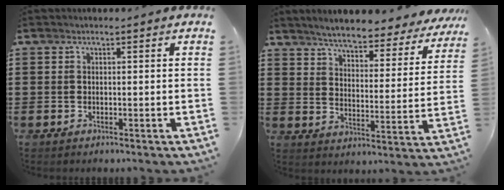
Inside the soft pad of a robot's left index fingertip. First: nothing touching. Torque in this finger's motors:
{"motor_torque": [0.50, 0.51, 0.88, 0.21]}